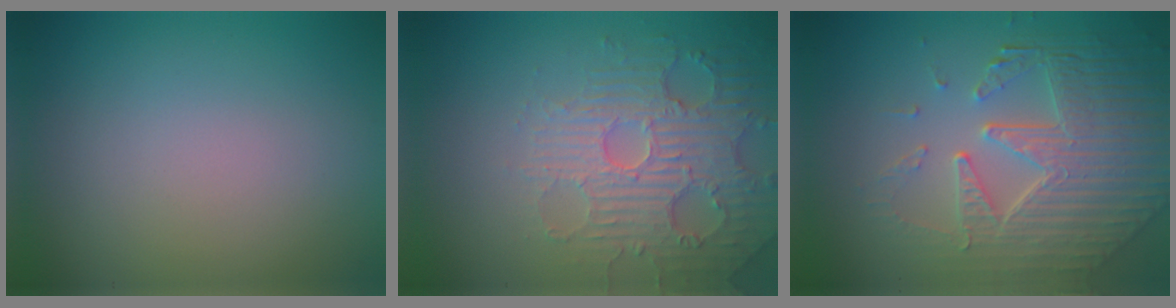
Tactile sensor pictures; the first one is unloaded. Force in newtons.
{"total": 4.9, "press": 4.4, "slide": 2.3}
{"total": 7.9, "press": 5.6, "slide": 5.5}